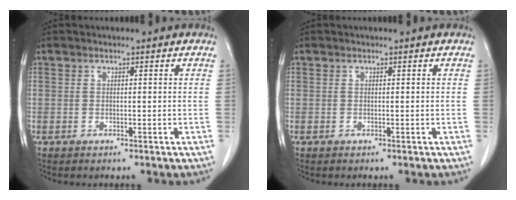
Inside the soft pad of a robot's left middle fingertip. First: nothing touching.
{"total": 0.0}